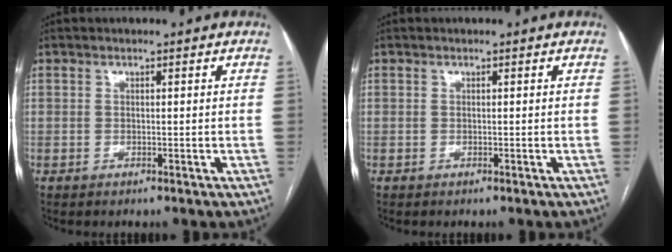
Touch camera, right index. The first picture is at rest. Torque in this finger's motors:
{"motor_torque": [-0.02, -0.07, 0.11, 0.01]}